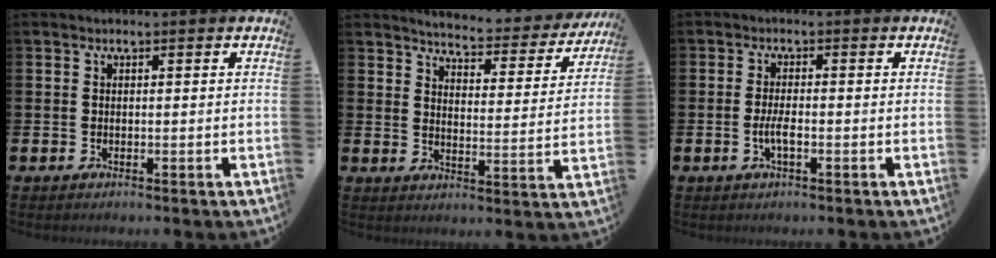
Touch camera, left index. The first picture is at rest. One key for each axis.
{"total": 4.3, "fx": 4.3, "fy": 0.5, "fz": 0.6, "tx": -0.033, "ty": -0.039, "tz": 0.067}
{"total": 2.5, "fx": -0.8, "fy": 0.7, "fz": 2.2, "tx": -0.047, "ty": 0.005, "tz": -0.013}